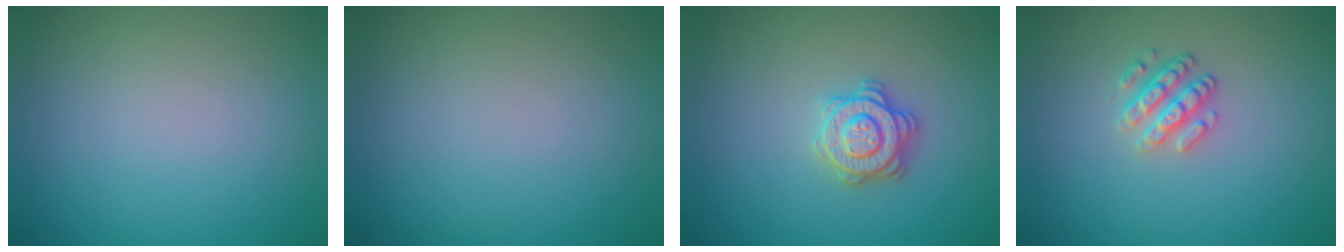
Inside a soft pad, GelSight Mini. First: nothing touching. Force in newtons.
{"total": 0.0}
{"total": 2.9, "press": 2.9, "slide": 0.4}
{"total": 2.6, "press": 2.4, "slide": 1.1}